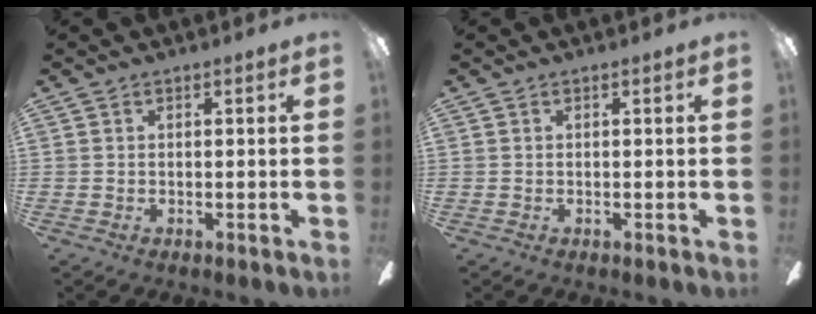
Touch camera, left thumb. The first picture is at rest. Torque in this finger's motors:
{"motor_torque": [0.00, 0.00, 0.00, 0.00, 0.00]}